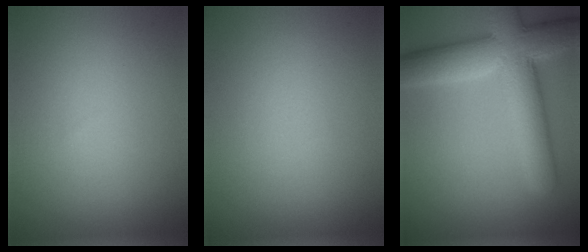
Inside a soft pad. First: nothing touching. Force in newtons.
{"total": 0.0}
{"total": 9.3, "press": 9.3, "slide": 0.4}